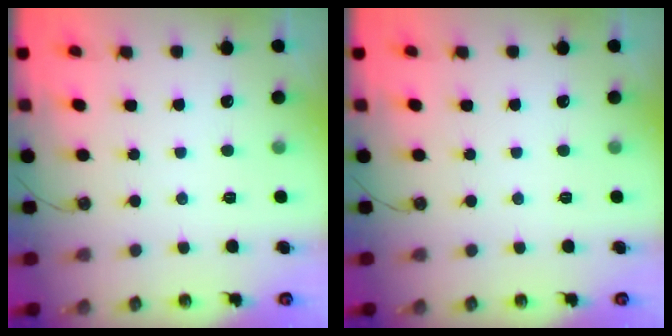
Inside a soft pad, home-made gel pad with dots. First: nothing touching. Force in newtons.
{"total": 0.0}